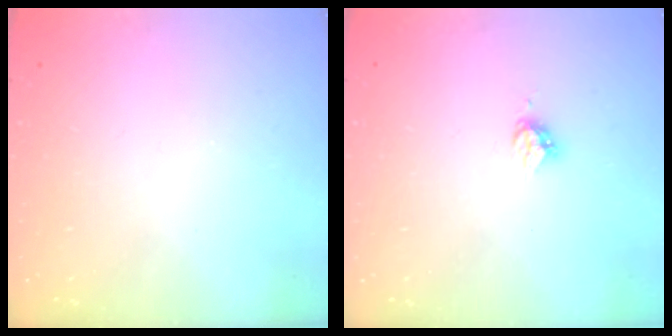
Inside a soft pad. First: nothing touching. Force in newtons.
{"total": 3.7, "press": 3.7, "slide": 0.1}